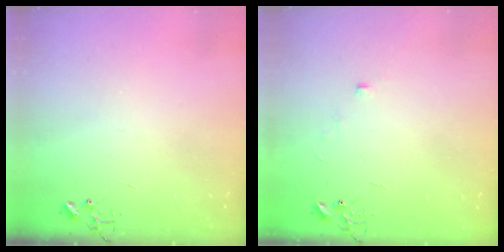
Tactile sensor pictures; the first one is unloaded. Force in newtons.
{"total": 5.4, "press": 5.3, "slide": 0.7}